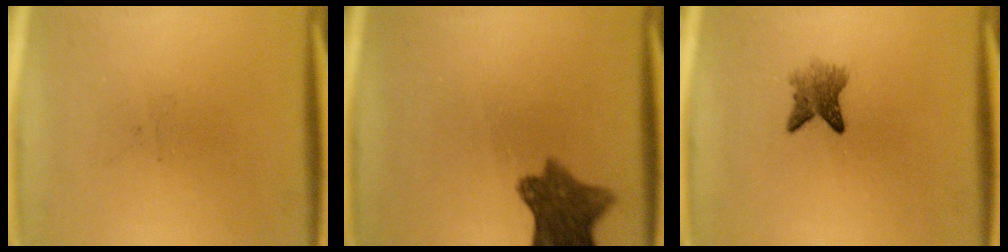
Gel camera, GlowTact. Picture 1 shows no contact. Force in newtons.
{"total": 8.7}
{"total": 3.4}